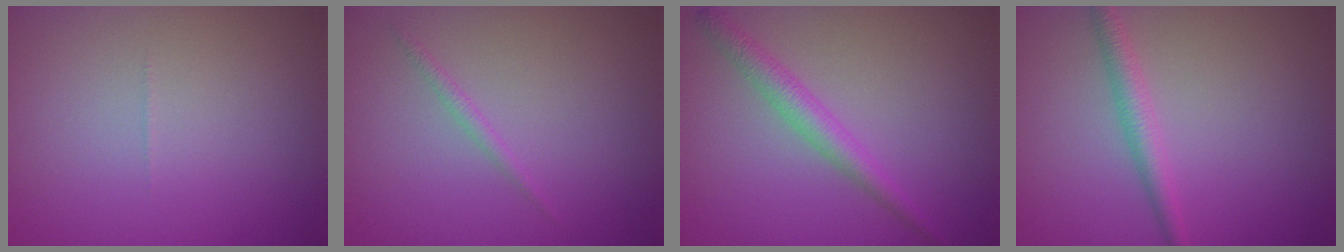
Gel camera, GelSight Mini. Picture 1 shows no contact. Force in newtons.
{"total": 0.8, "press": 0.8, "slide": 0.1}
{"total": 2.4, "press": 2.4, "slide": 0.1}
{"total": 2.1, "press": 2.1, "slide": 0.1}